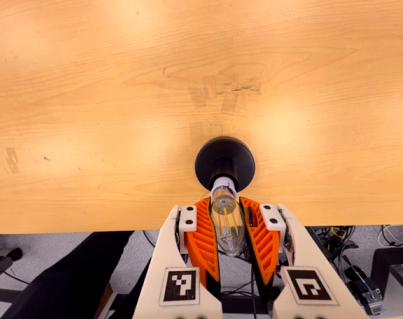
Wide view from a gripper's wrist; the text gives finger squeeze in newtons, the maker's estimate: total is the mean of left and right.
{"total": 22.6, "left": 25.4, "right": 19.7}